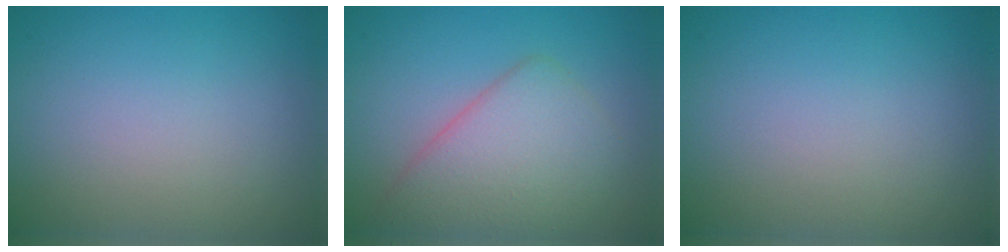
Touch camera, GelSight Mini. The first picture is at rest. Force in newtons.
{"total": 5.2, "press": 5.2, "slide": 0.5}
{"total": 0.0}